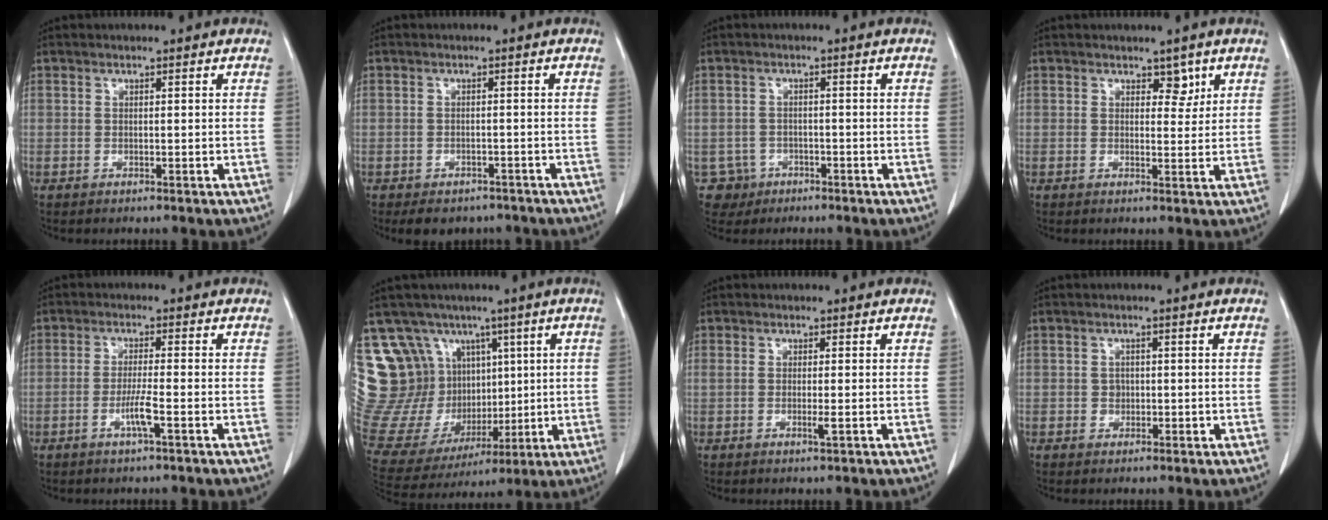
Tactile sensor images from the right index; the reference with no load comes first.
{"total": 6.2, "force": [-4.9, 3.5, 1.5], "torque": [-0.009, 0.007, -0.061]}
{"total": 3.9, "force": [-1.8, 3.5, -0.4], "torque": [0.008, 0.011, -0.030]}
{"total": 2.5, "force": [1.5, 1.5, 1.3], "torque": [-0.008, -0.002, 0.021]}
{"total": 3.6, "force": [-1.4, -0.2, 3.3], "torque": [-0.065, -0.005, -0.030]}
{"total": 23.6, "force": [9.1, 19.1, 10.5], "torque": [-0.254, 0.071, 0.200]}
{"total": 1.5, "force": [-0.3, 0.0, 1.5], "torque": [-0.025, -0.004, -0.005]}
{"total": 1.6, "force": [-0.1, 1.5, 0.6], "torque": [-0.009, 0.003, 0.002]}